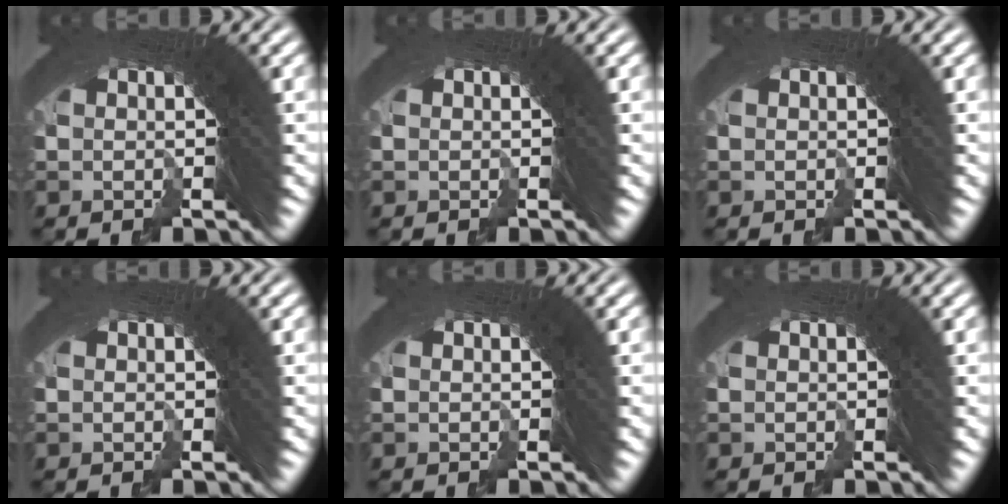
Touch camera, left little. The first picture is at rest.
{"total": 0.0}
{"total": 0.0}
{"total": 0.0}
{"total": 0.0}
{"total": 0.0}